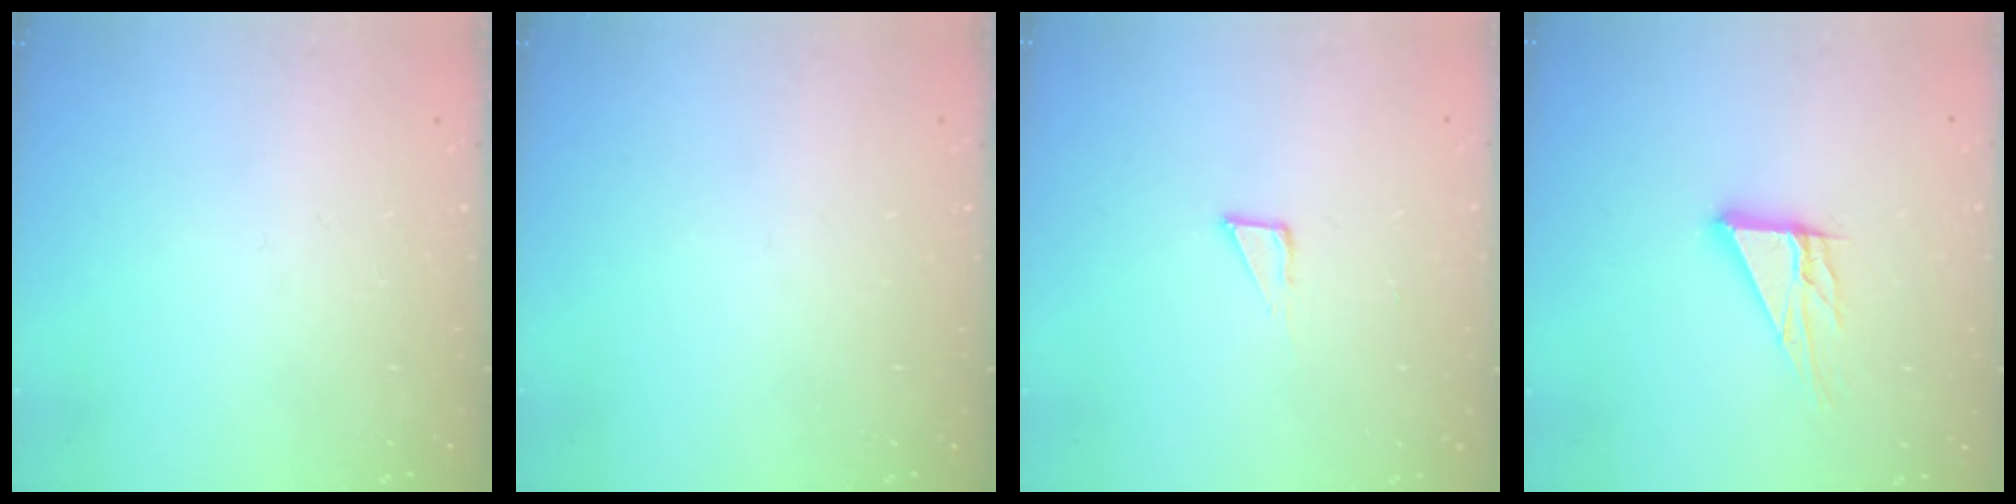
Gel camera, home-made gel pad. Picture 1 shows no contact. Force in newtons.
{"total": 0.0}
{"total": 2.6, "press": 2.6, "slide": 0.1}
{"total": 10.3, "press": 10.2, "slide": 1.0}